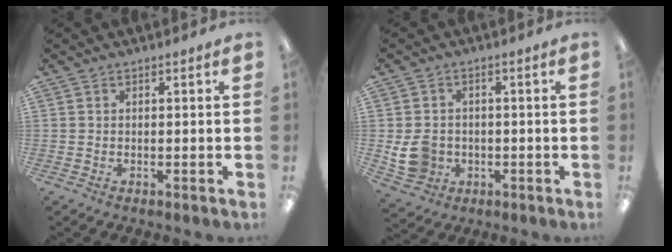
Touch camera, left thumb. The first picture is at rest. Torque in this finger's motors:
{"motor_torque": [-0.17, 0.22, 0.15, 0.05, 0.02]}